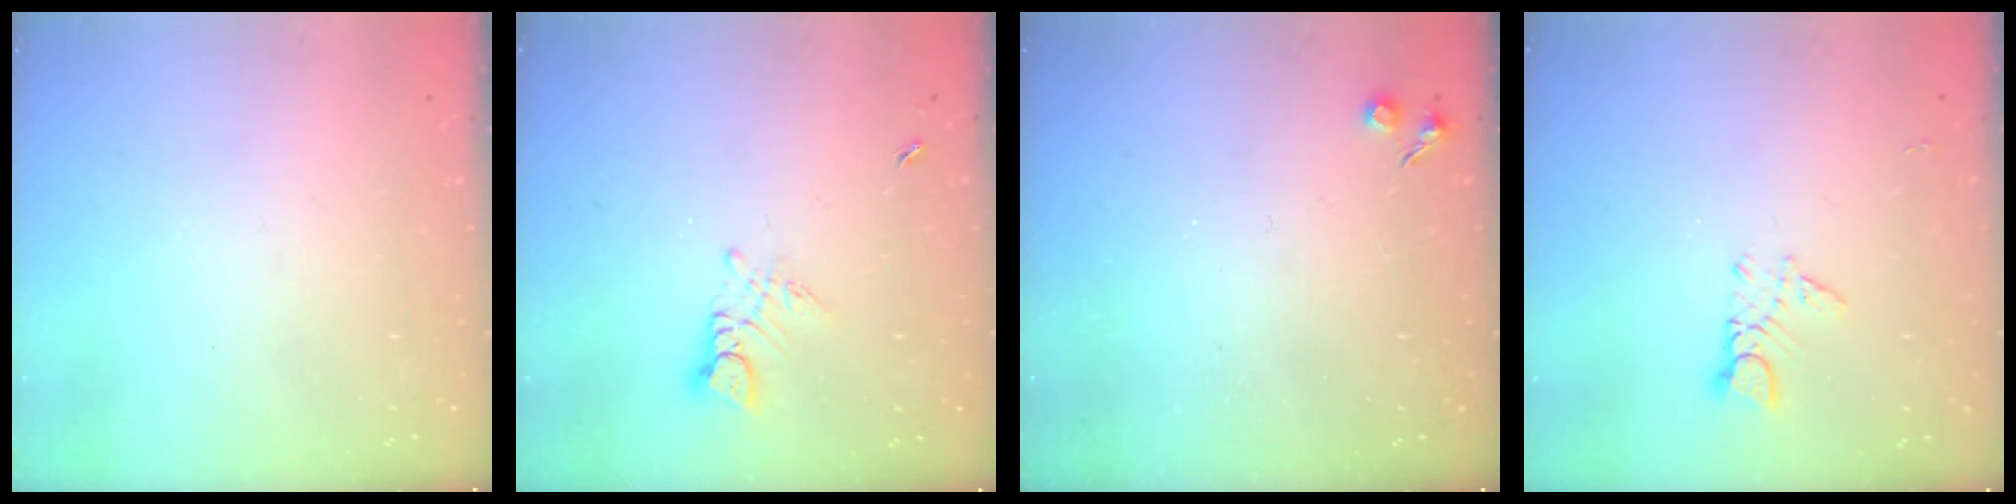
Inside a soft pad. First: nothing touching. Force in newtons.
{"total": 3.0, "press": 2.9, "slide": 0.4}
{"total": 3.5, "press": 3.5, "slide": 0.6}
{"total": 2.5, "press": 2.4, "slide": 0.4}